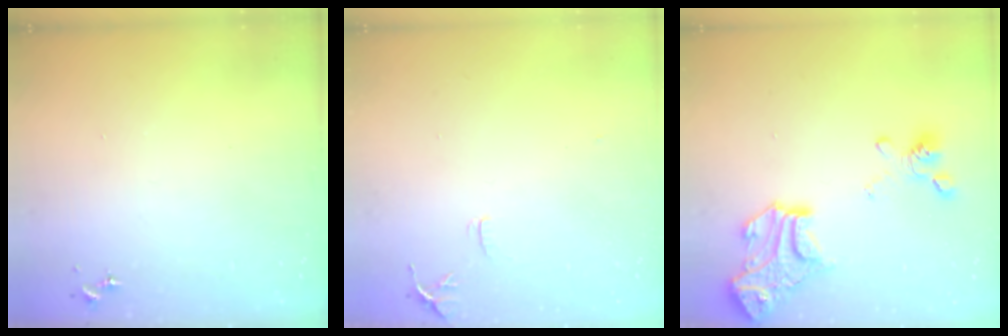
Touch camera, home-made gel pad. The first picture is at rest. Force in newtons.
{"total": 7.1, "press": 7.1, "slide": 0.8}
{"total": 19.8, "press": 19.7, "slide": 1.5}